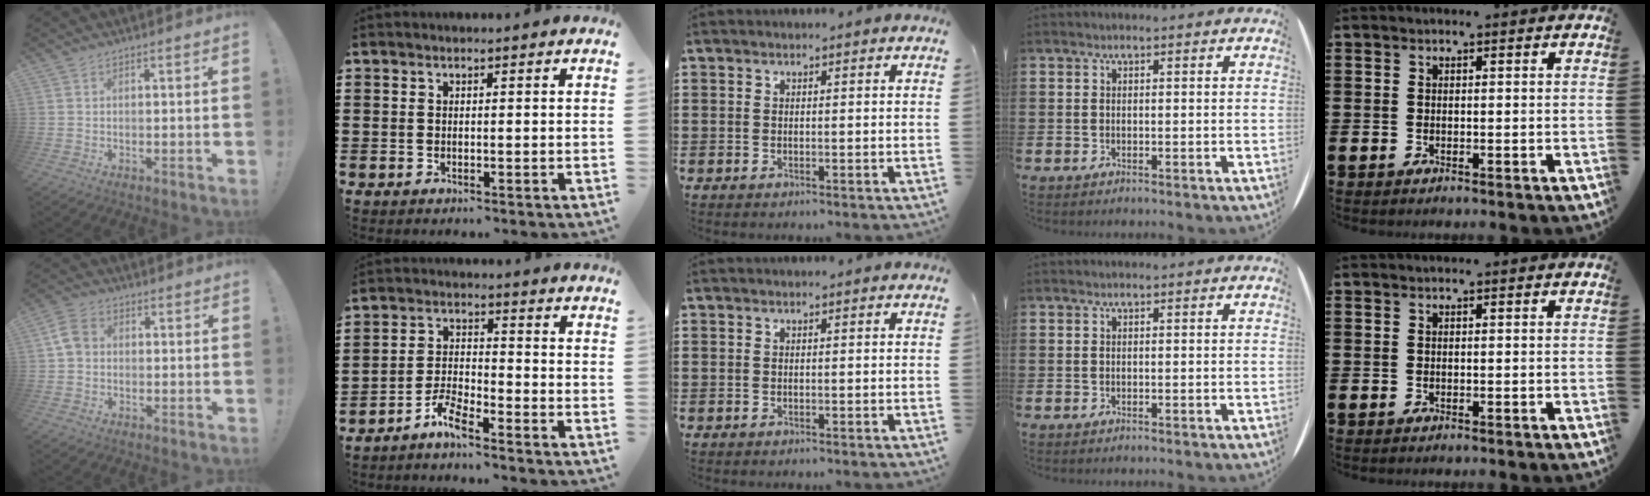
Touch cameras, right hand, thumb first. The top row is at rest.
{"thumb": {"total": 5.8, "force": [0.3, 4.6, 3.6], "torque": [-0.064, 0.016, 0.010]}, "index": {"total": 4.1, "force": [-3.5, 0.6, 1.9], "torque": [-0.051, 0.003, -0.073]}}